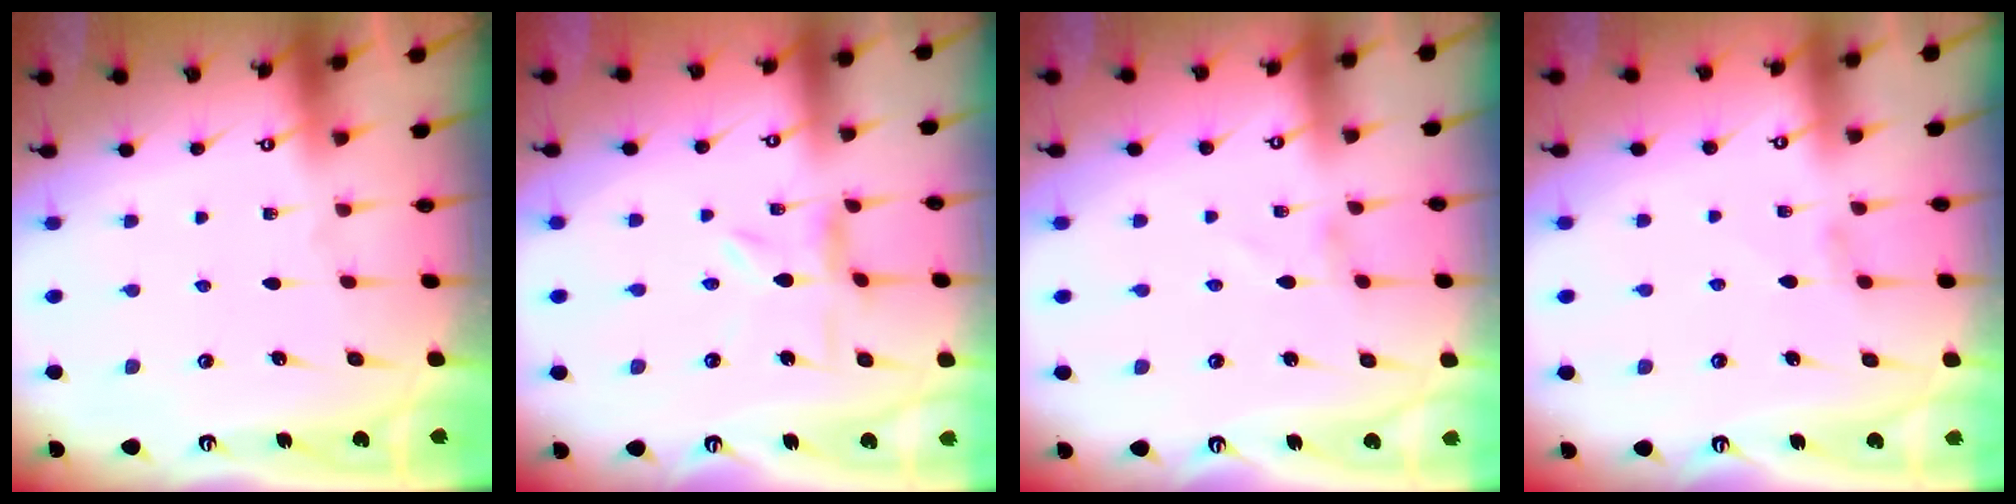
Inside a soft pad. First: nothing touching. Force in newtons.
{"total": 3.0, "press": 2.9, "slide": 0.3}
{"total": 1.2, "press": 1.2, "slide": 0.1}
{"total": 0.7, "press": 0.6, "slide": 0.3}